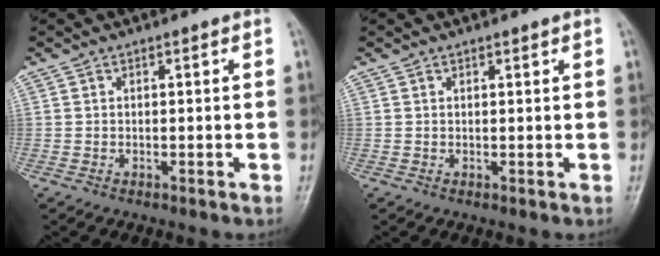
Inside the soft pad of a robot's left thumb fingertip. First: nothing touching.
{"total": 0.8, "force": [0.6, 0.3, 0.5], "torque": [-0.006, -0.002, 0.008]}